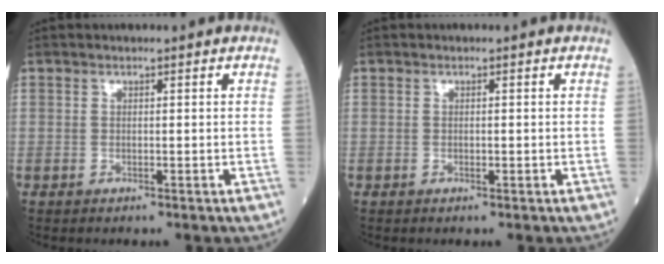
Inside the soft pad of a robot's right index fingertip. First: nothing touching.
{"total": 0.5, "force": [-0.1, 0.1, 0.5], "torque": [-0.011, -0.002, 0.000]}